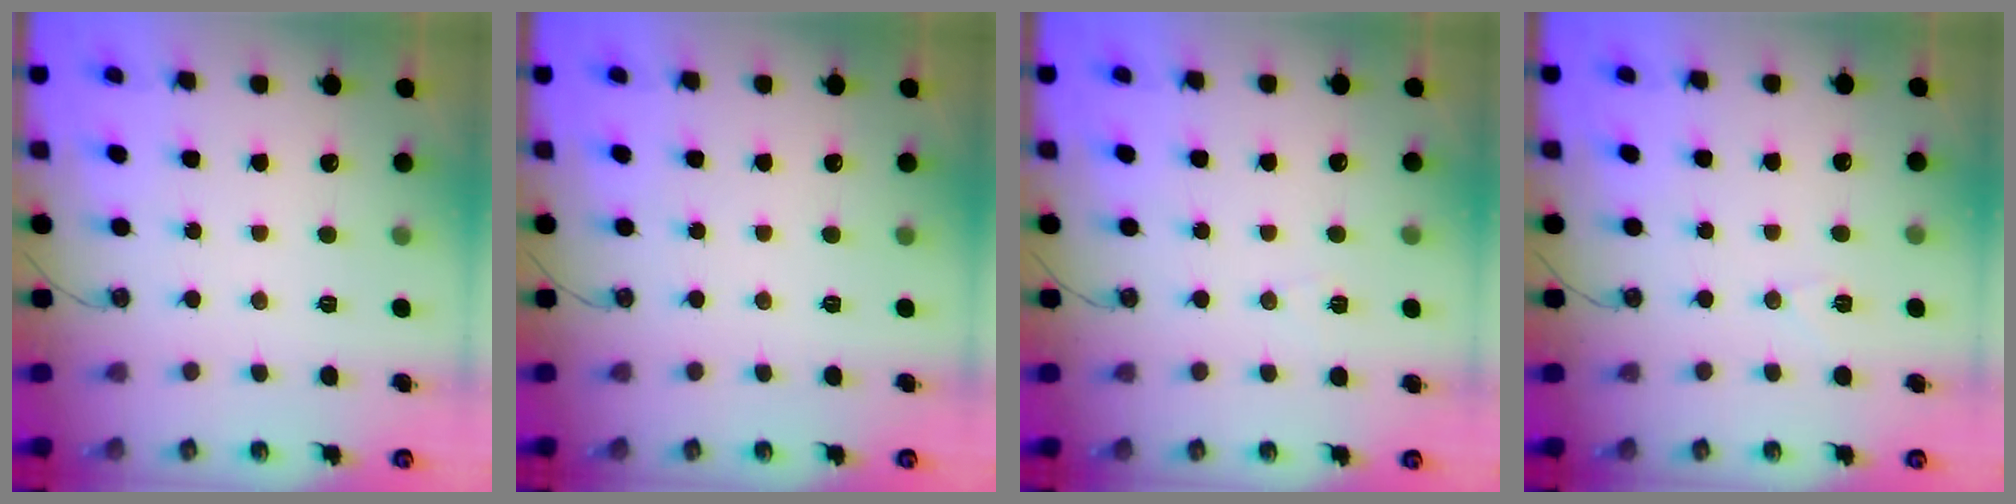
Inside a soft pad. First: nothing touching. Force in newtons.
{"total": 0.0}
{"total": 3.8, "press": 3.2, "slide": 2.1}
{"total": 5.5, "press": 5.2, "slide": 1.8}